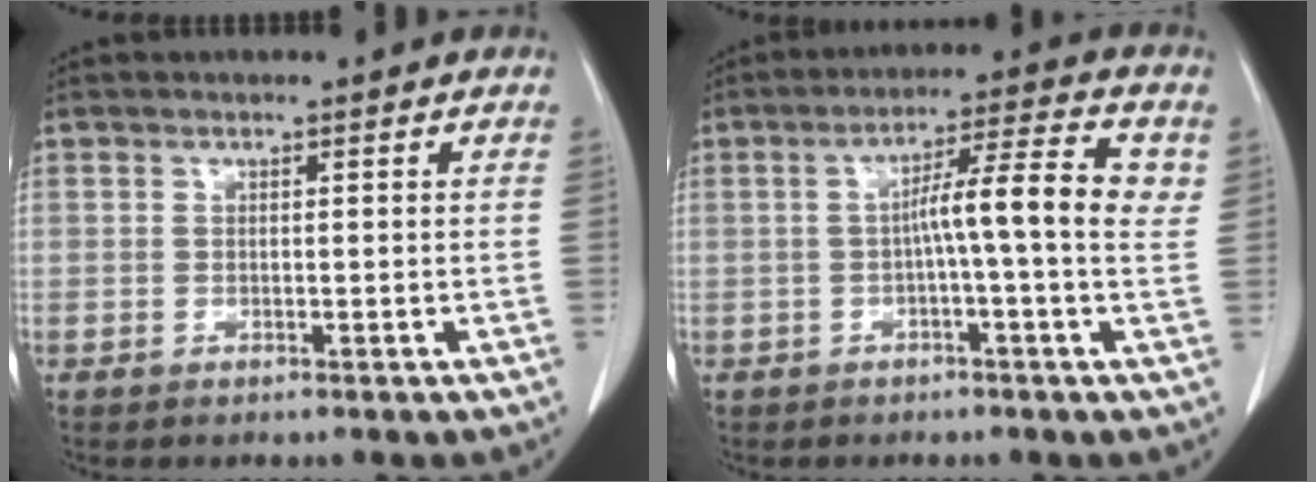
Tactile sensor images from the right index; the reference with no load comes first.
{"total": 8.7, "force": [0.6, 0.0, 8.7], "torque": [-0.133, 0.022, 0.004]}